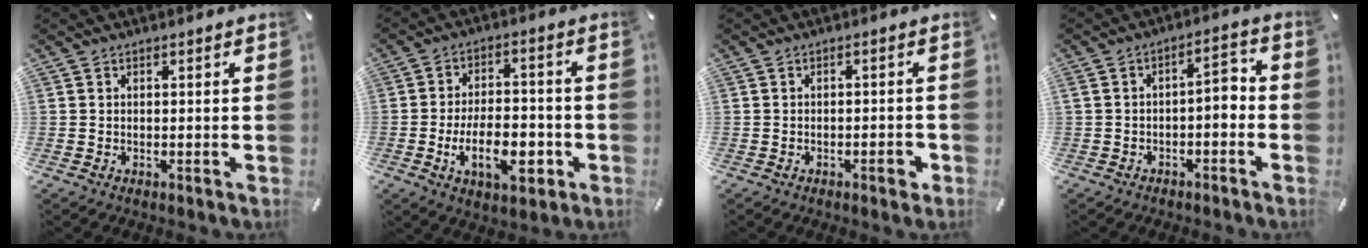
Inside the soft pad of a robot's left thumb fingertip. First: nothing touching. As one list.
[{"total": 13.0, "force": [-4.3, 6.9, 10.2], "torque": [-0.170, 0.009, -0.072]}, {"total": 3.3, "force": [-1.5, 0.9, 2.8], "torque": [-0.041, 0.005, -0.025]}, {"total": 5.3, "force": [-2.2, 2.4, 4.2], "torque": [-0.075, 0.020, -0.044]}]